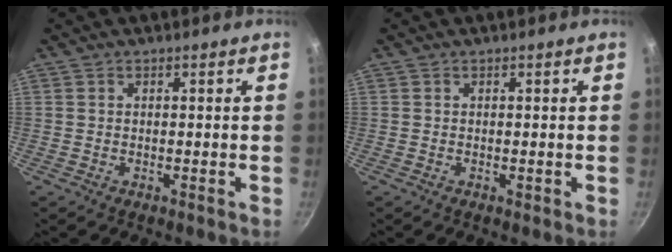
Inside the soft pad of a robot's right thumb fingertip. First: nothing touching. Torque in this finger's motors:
{"motor_torque": [-0.06, -0.01, 0.37, -0.21, 0.03]}